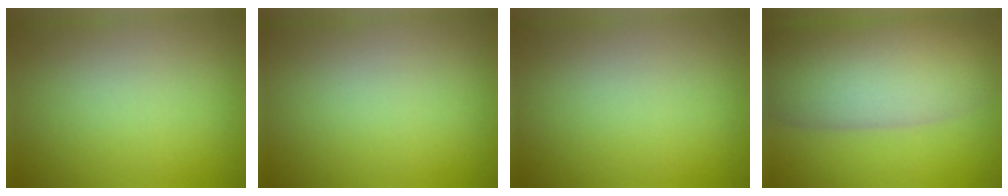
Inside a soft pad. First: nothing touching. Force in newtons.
{"total": 0.0}
{"total": 0.0}
{"total": 10.6, "press": 10.5, "slide": 0.9}